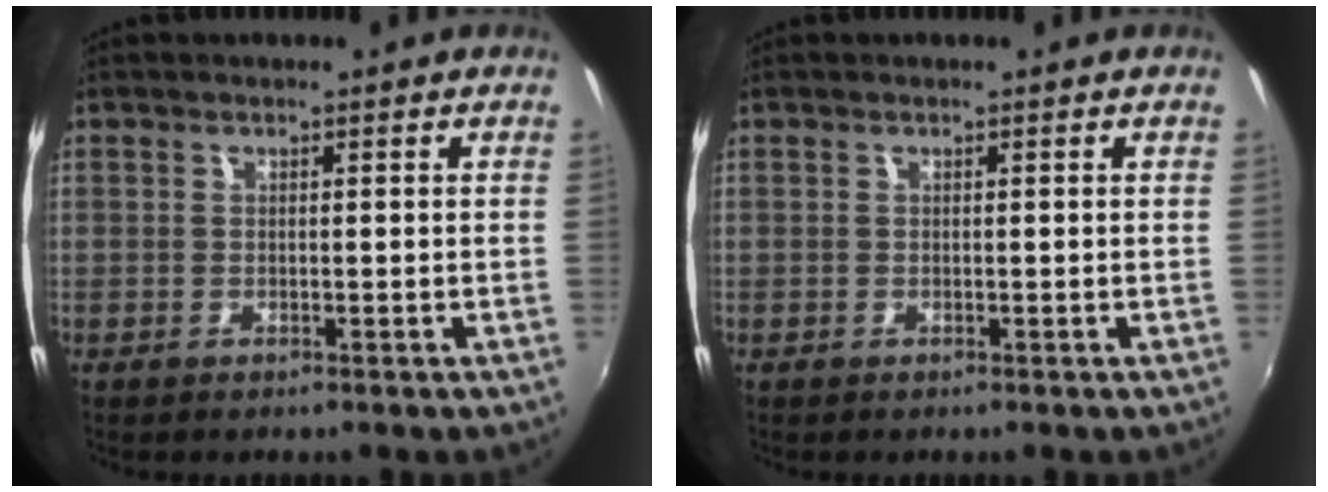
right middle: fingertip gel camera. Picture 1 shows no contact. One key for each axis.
{"total": 0.0}